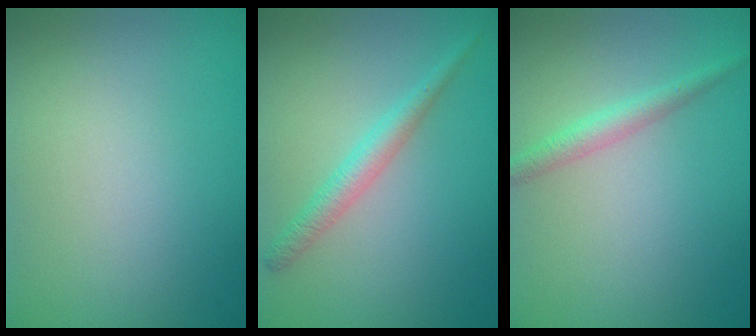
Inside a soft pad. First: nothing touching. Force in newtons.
{"total": 2.1, "press": 2.1, "slide": 0.1}
{"total": 2.0, "press": 2.0, "slide": 0.1}